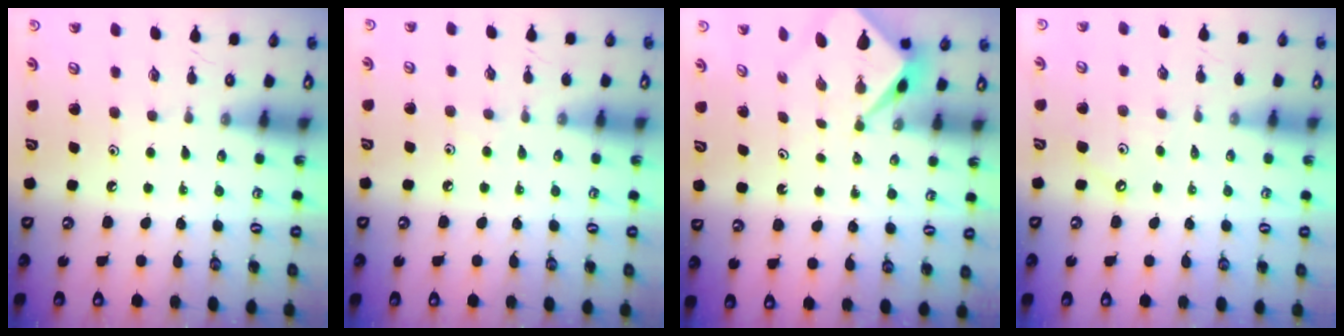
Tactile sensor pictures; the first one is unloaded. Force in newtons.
{"total": 4.9, "press": 4.9, "slide": 0.7}
{"total": 2.1, "press": 2.1, "slide": 0.2}
{"total": 2.4, "press": 2.3, "slide": 0.4}